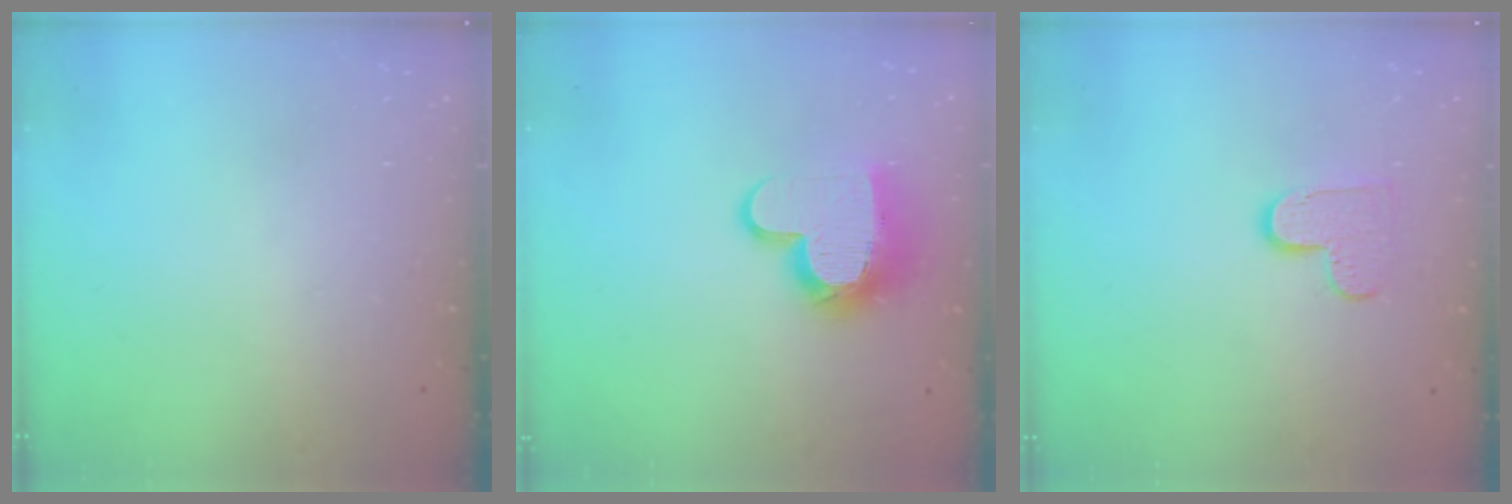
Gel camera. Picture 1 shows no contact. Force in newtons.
{"total": 13.0, "press": 13.0, "slide": 1.2}
{"total": 7.0, "press": 7.0, "slide": 0.3}